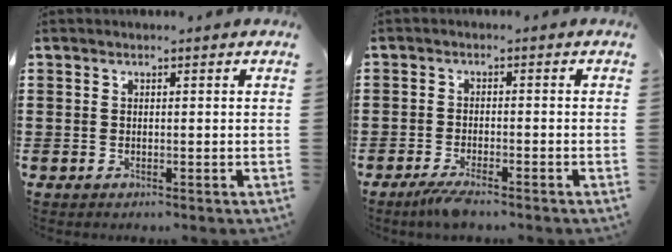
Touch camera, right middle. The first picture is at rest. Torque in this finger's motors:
{"motor_torque": [1.92, 0.21, 0.18, 0.05]}